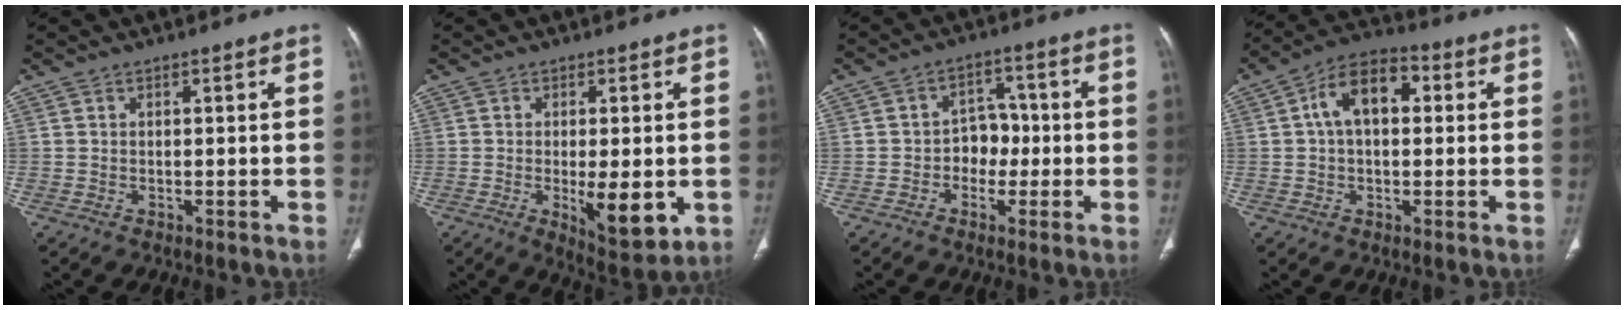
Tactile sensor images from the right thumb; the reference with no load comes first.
{"total": 9.4, "force": [-2.0, 3.3, 8.6], "torque": [-0.114, -0.022, -0.023]}
{"total": 5.8, "force": [-1.2, 4.7, 3.1], "torque": [-0.004, 0.024, -0.030]}
{"total": 10.2, "force": [1.7, 6.3, 7.9], "torque": [-0.123, 0.029, 0.020]}